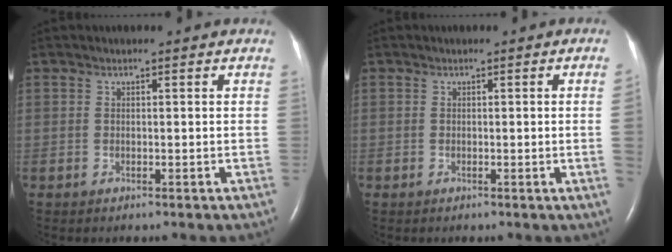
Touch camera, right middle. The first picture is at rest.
{"total": 1.9, "force": [-0.2, -0.9, 1.7], "torque": [-0.020, -0.001, -0.002]}